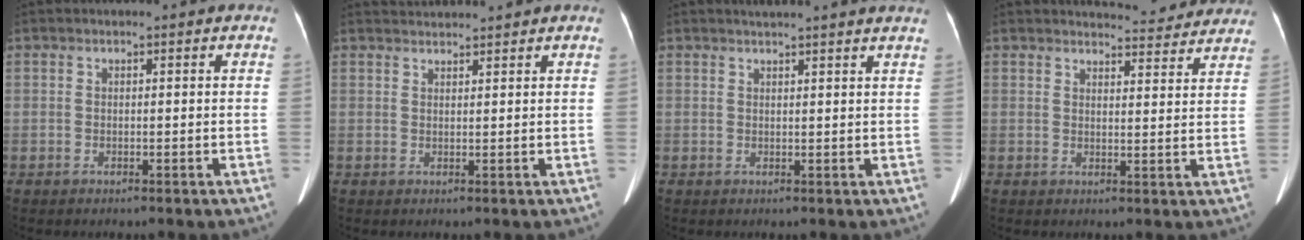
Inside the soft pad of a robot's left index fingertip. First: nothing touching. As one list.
[{"total": 2.7, "force": [2.6, -0.4, -0.1], "torque": [0.000, 0.022, 0.053]}, {"total": 7.2, "force": [6.6, -0.7, 2.9], "torque": [-0.036, 0.016, 0.064]}, {"total": 9.5, "force": [9.3, 1.5, 1.2], "torque": [0.000, -0.009, 0.097]}]